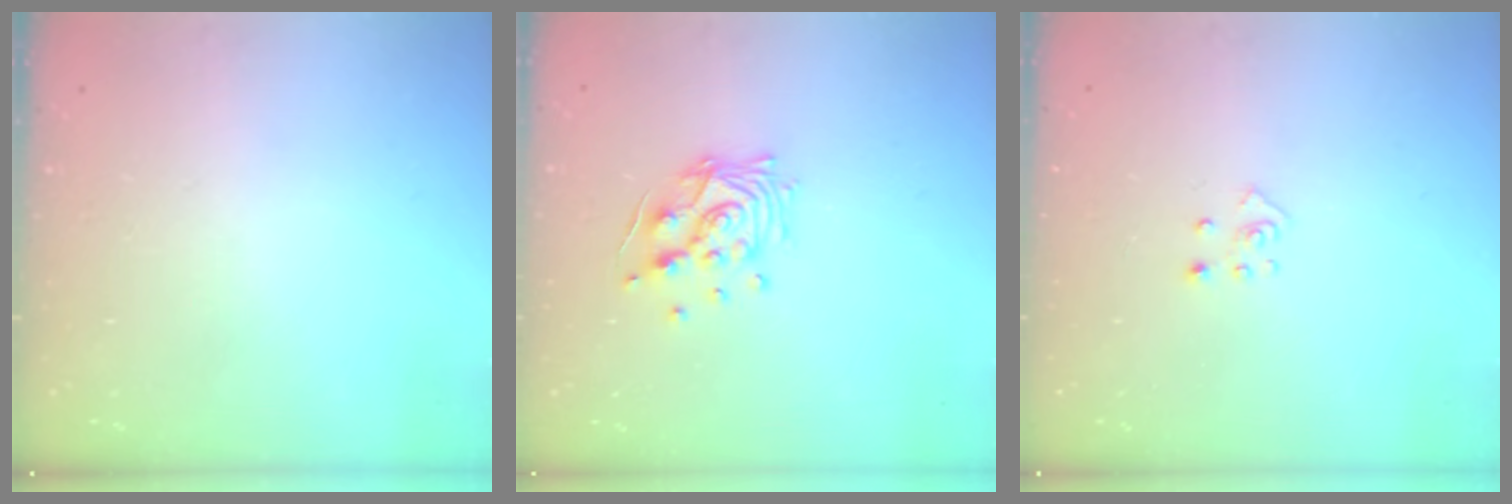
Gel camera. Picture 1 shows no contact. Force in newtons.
{"total": 12.0, "press": 11.9, "slide": 1.2}
{"total": 3.4, "press": 3.4, "slide": 0.3}